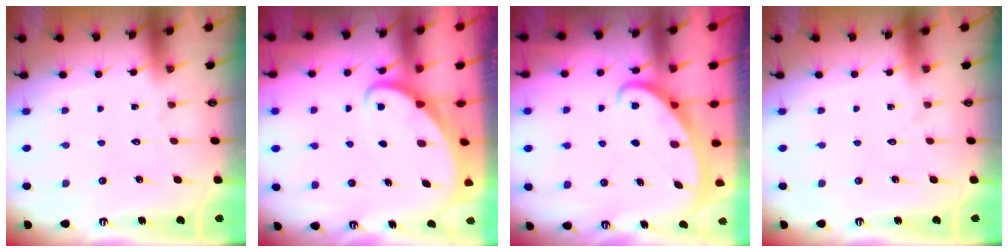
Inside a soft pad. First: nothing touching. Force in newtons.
{"total": 2.1, "press": 2.1, "slide": 0.2}
{"total": 2.6, "press": 2.5, "slide": 0.3}
{"total": 0.0}